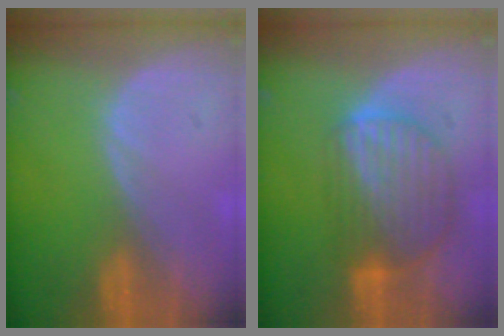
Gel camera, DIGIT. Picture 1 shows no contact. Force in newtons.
{"total": 8.7, "press": 7.7, "slide": 4.1}